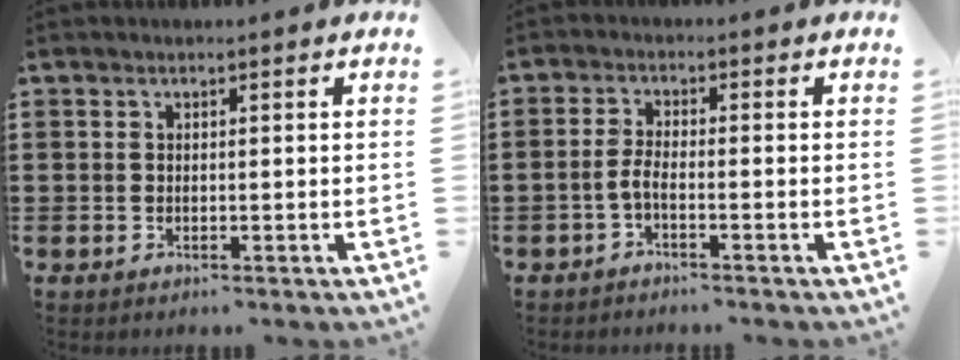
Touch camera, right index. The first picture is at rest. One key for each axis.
{"total": 2.7, "fx": -1.9, "fy": 0.3, "fz": 1.8, "tx": -0.049, "ty": -0.004, "tz": -0.041}